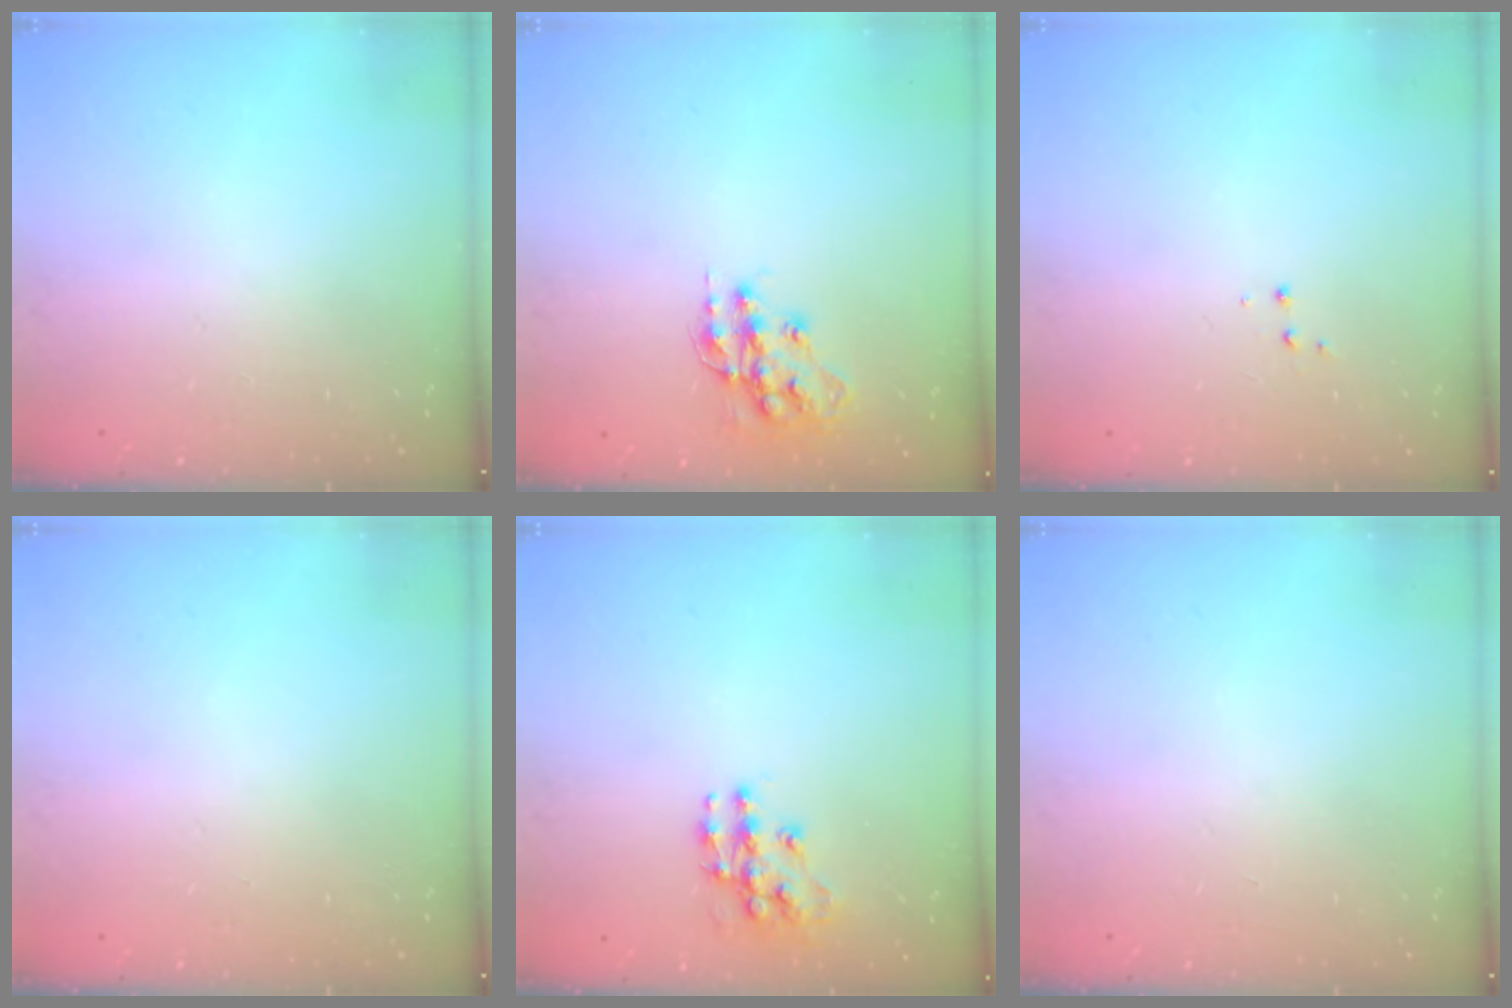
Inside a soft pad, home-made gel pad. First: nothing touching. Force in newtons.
{"total": 13.5, "press": 13.5, "slide": 0.8}
{"total": 3.4, "press": 3.3, "slide": 0.6}
{"total": 0.0}
{"total": 10.9, "press": 10.9, "slide": 0.8}
{"total": 0.0}